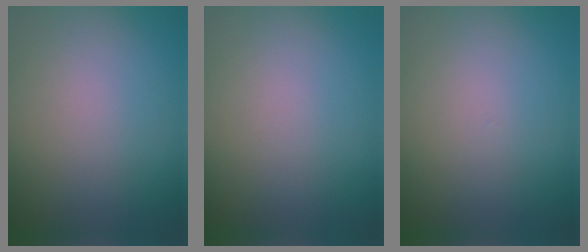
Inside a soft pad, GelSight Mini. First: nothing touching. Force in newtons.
{"total": 0.0}
{"total": 0.0}